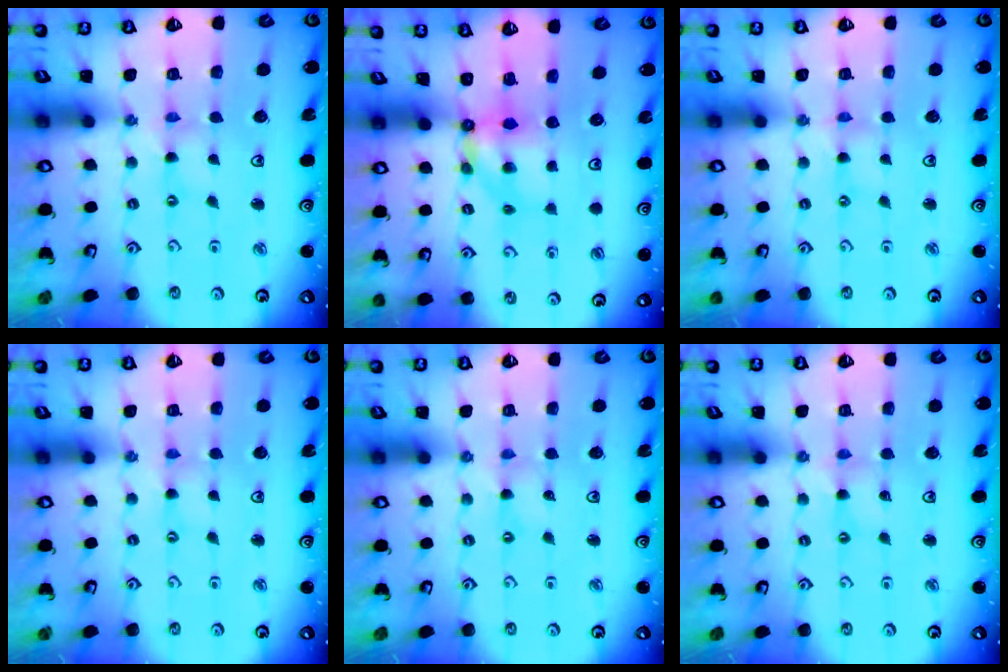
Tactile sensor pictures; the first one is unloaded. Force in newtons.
{"total": 5.5, "press": 5.5, "slide": 0.2}
{"total": 0.0}
{"total": 0.0}
{"total": 0.0}
{"total": 1.1, "press": 1.1, "slide": 0.3}